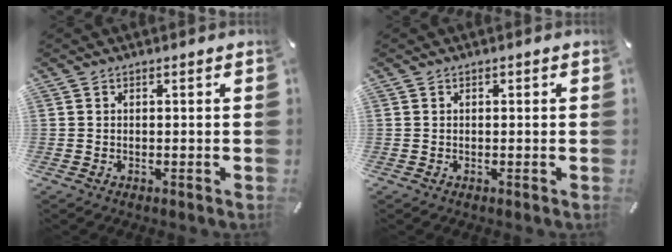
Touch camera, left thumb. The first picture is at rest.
{"total": 0.0}